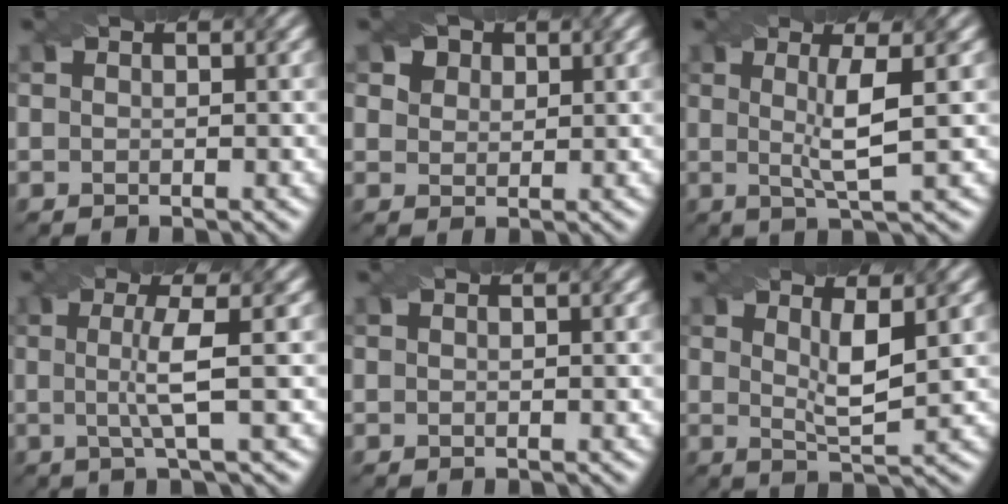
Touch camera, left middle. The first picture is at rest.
{"total": 4.5, "force": [2.7, 3.0, 1.9], "torque": [-0.054, 0.004, 0.039]}
{"total": 4.0, "force": [0.4, 0.5, 4.0], "torque": [-0.072, -0.004, 0.010]}
{"total": 3.7, "force": [0.0, 0.5, 3.7], "torque": [-0.068, -0.002, -0.003]}
{"total": 0.0}
{"total": 3.5, "force": [1.2, 0.7, 3.2], "torque": [-0.053, -0.010, 0.020]}